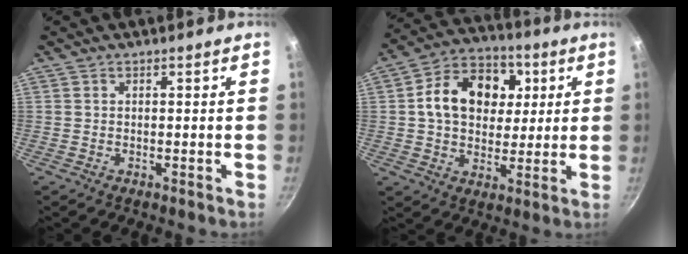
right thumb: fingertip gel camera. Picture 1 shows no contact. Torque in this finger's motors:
{"motor_torque": [-1.11, 1.47, 0.61, -0.59, 0.18]}